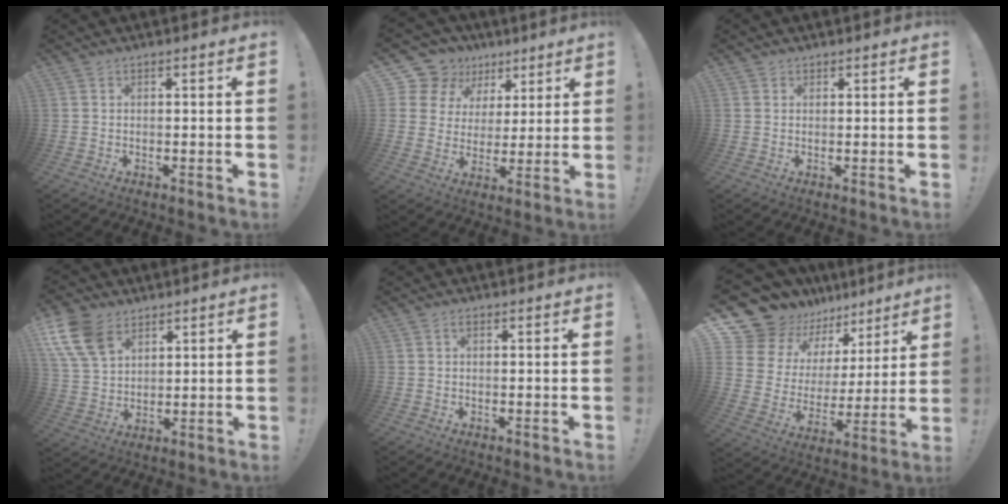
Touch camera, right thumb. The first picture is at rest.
{"total": 12.4, "force": [7.0, 9.7, 3.6], "torque": [-0.060, -0.048, 0.144]}
{"total": 1.0, "force": [0.8, 0.6, 0.1], "torque": [0.005, -0.003, 0.014]}
{"total": 13.0, "force": [7.5, 8.3, 6.6], "torque": [-0.133, -0.030, 0.148]}
{"total": 0.8, "force": [0.1, 0.2, 0.8], "torque": [-0.010, 0.000, 0.000]}
{"total": 13.6, "force": [11.5, 6.9, 2.6], "torque": [-0.059, -0.101, 0.224]}